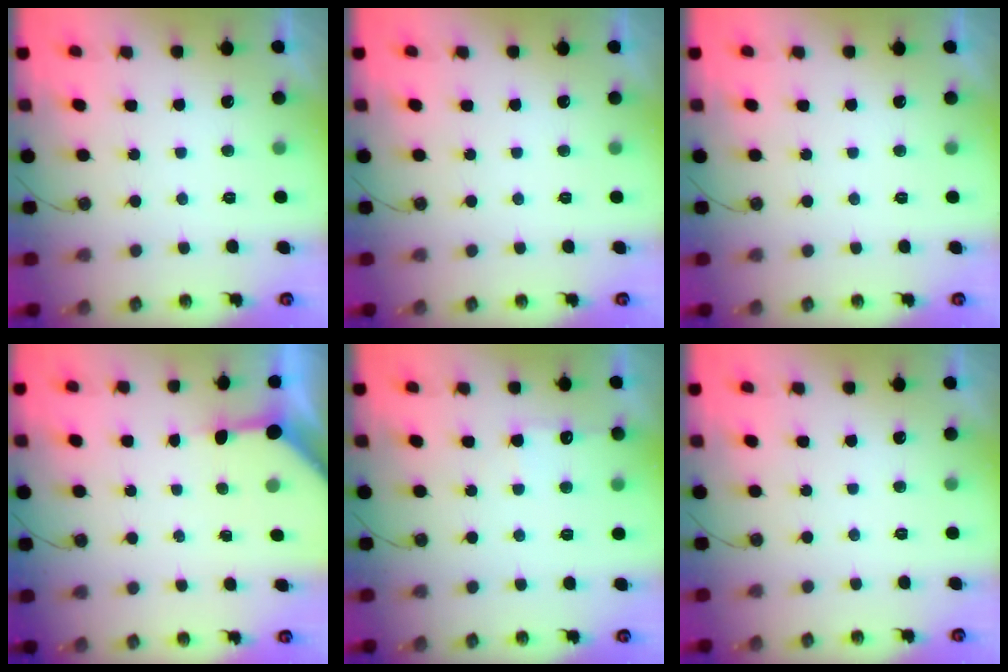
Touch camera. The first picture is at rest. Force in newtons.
{"total": 0.0}
{"total": 0.0}
{"total": 3.6, "press": 3.6, "slide": 0.4}
{"total": 6.9, "press": 6.9, "slide": 0.6}
{"total": 0.0}